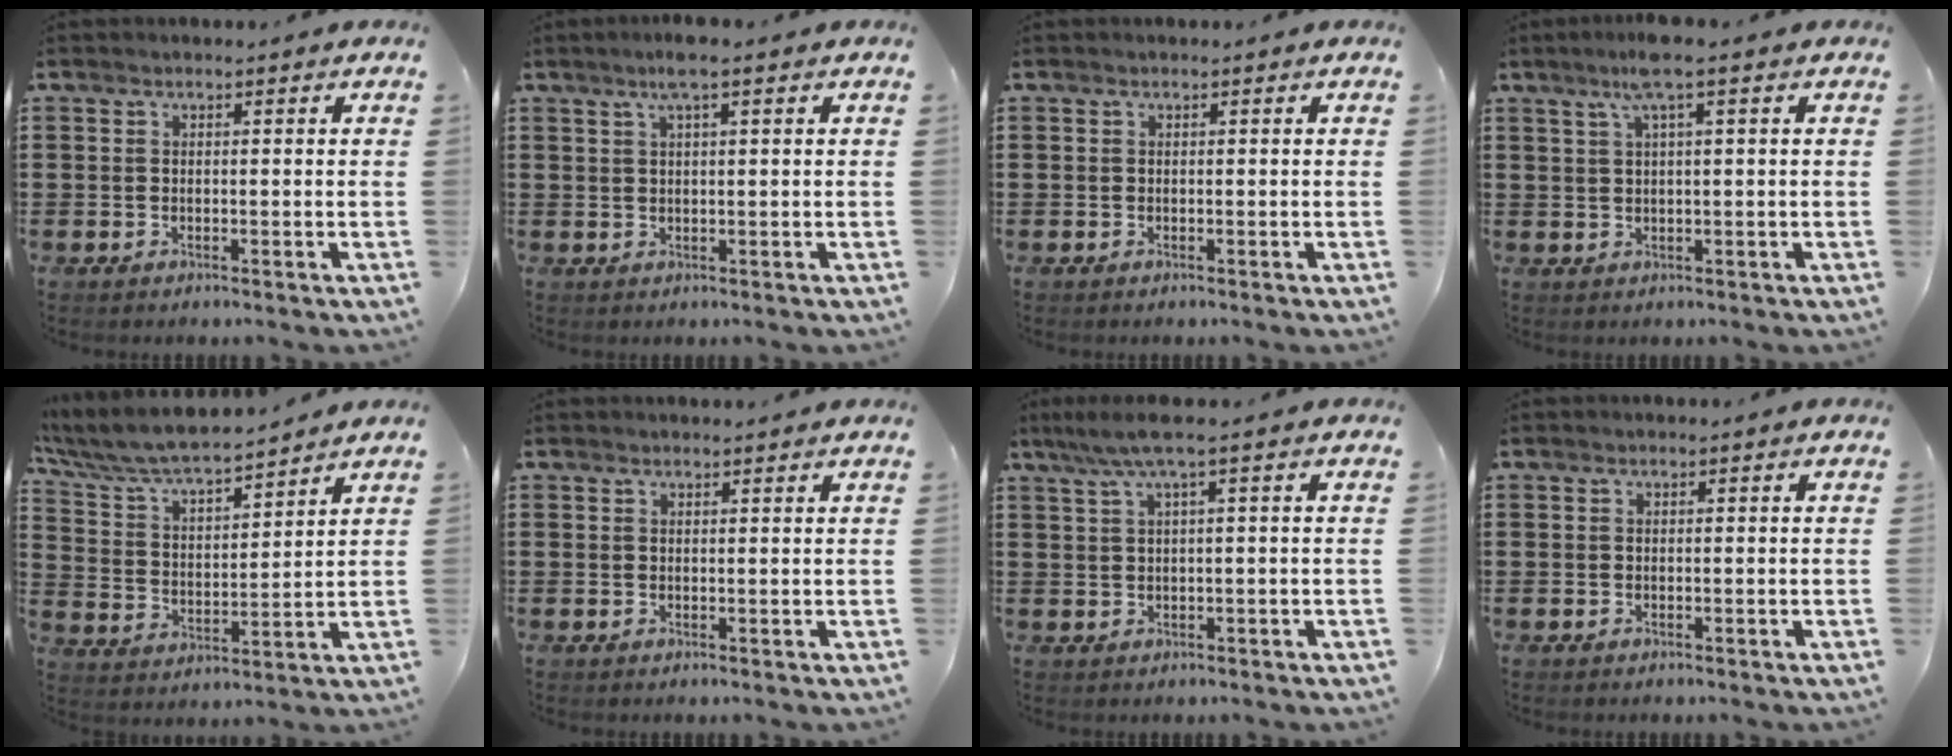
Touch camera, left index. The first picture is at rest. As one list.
[{"total": 3.0, "force": [1.7, 0.2, 2.4], "torque": [-0.051, 0.004, 0.029]}, {"total": 0.0}, {"total": 3.7, "force": [1.8, -0.1, 3.2], "torque": [-0.066, 0.003, 0.030]}, {"total": 6.8, "force": [6.4, 0.7, 2.3], "torque": [-0.074, -0.040, 0.108]}, {"total": 0.9, "force": [0.9, 0.0, 0.2], "torque": [-0.005, -0.001, 0.018]}, {"total": 3.6, "force": [1.2, 0.0, 3.4], "torque": [-0.067, 0.000, 0.018]}, {"total": 0.0}]